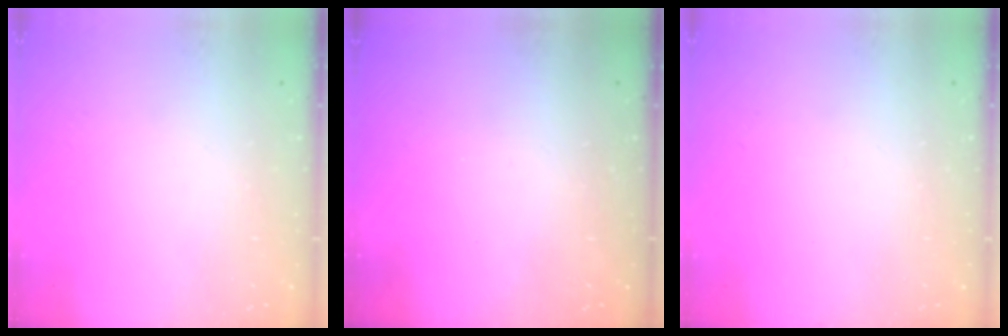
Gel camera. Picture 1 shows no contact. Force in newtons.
{"total": 0.0}
{"total": 0.0}